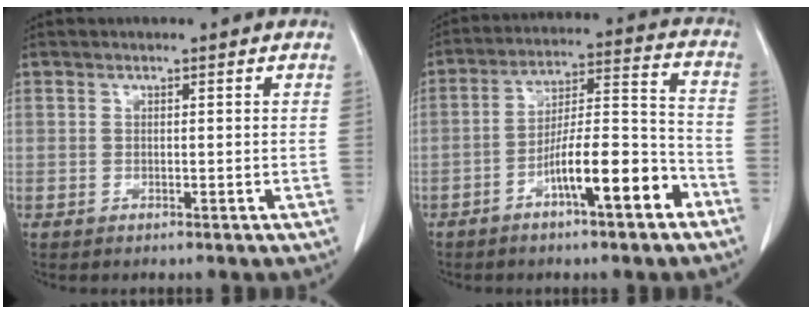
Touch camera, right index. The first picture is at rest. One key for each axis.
{"total": 12.1, "fx": -6.3, "fy": 1.8, "fz": 10.2, "tx": -0.167, "ty": 0.017, "tz": -0.103}